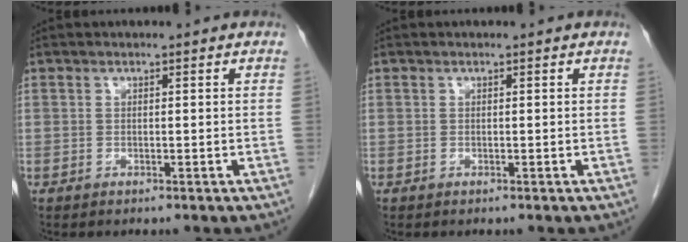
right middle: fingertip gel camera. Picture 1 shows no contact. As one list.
[{"total": 0.0}]